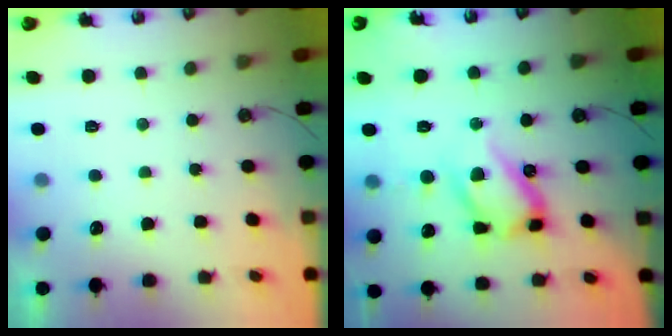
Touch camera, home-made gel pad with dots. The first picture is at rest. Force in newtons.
{"total": 17.2, "press": 17.2, "slide": 1.4}